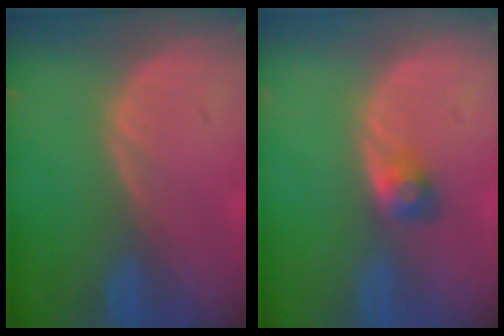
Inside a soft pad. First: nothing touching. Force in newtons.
{"total": 2.8, "press": 2.5, "slide": 1.2}